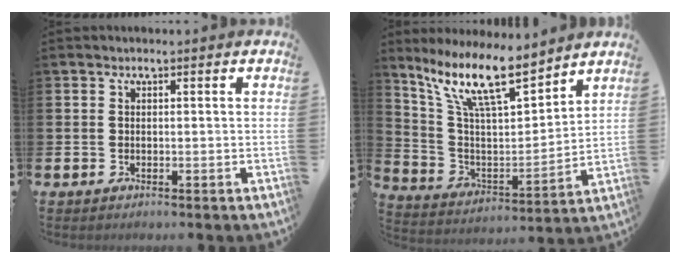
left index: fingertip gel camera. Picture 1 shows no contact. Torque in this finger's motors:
{"motor_torque": [1.11, -1.03, 1.05, 0.21]}